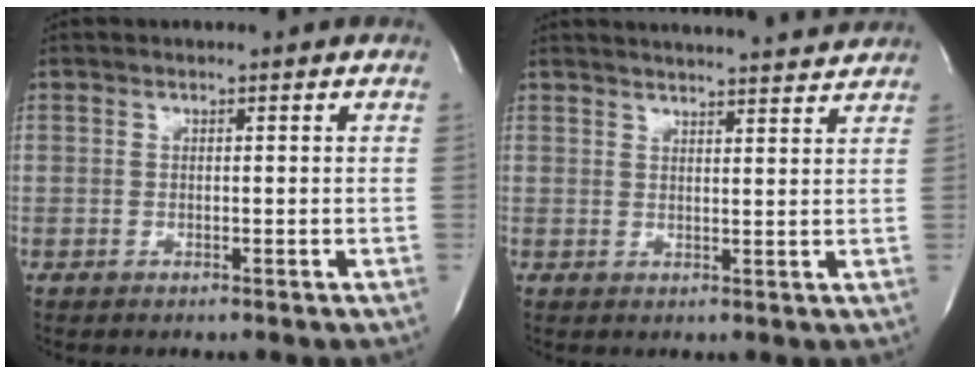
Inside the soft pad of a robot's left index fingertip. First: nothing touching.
{"total": 11.4, "force": [11.0, 0.3, 3.2], "torque": [-0.047, 0.002, 0.133]}